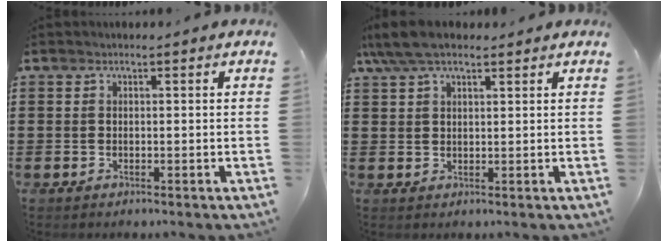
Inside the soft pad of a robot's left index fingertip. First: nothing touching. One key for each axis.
{"total": 5.8, "fx": 4.2, "fy": 1.8, "fz": 3.6, "tx": -0.079, "ty": 0.003, "tz": 0.078}